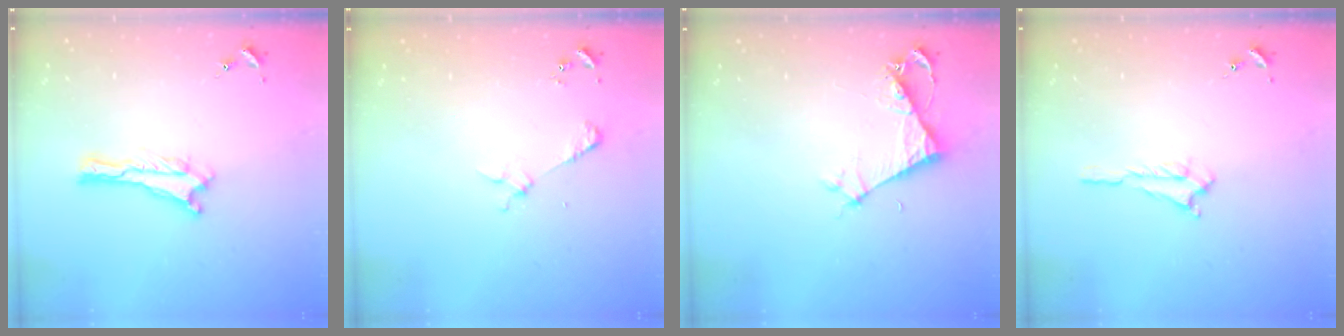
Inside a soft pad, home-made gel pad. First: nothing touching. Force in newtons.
{"total": 2.2, "press": 2.2, "slide": 0.2}
{"total": 4.0, "press": 4.0, "slide": 0.3}
{"total": 0.7, "press": 0.7, "slide": 0.2}